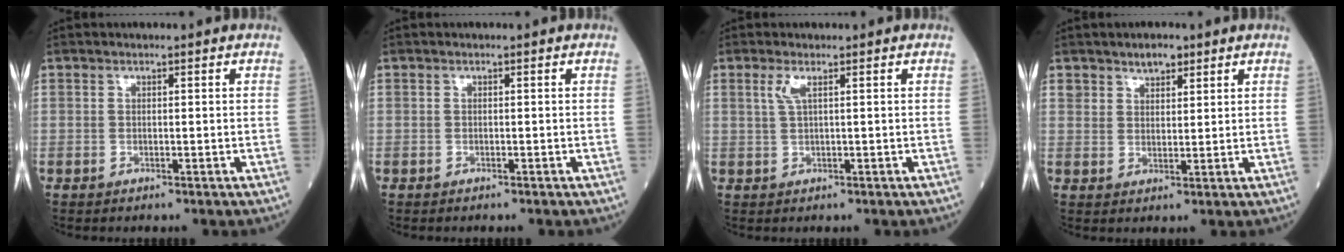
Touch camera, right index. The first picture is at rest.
{"total": 0.0}
{"total": 2.0, "force": [0.9, 0.1, 1.8], "torque": [-0.048, 0.003, 0.019]}
{"total": 3.5, "force": [2.6, 1.8, 1.5], "torque": [-0.026, 0.003, 0.046]}